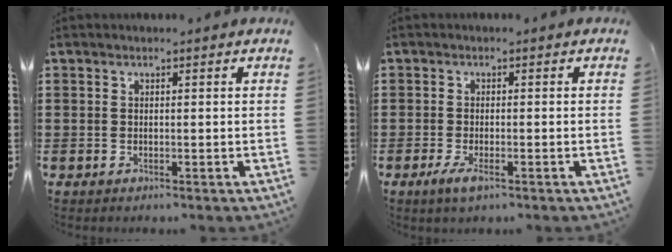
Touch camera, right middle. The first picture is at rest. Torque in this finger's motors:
{"motor_torque": [2.13, 0.01, 0.15, 0.06]}